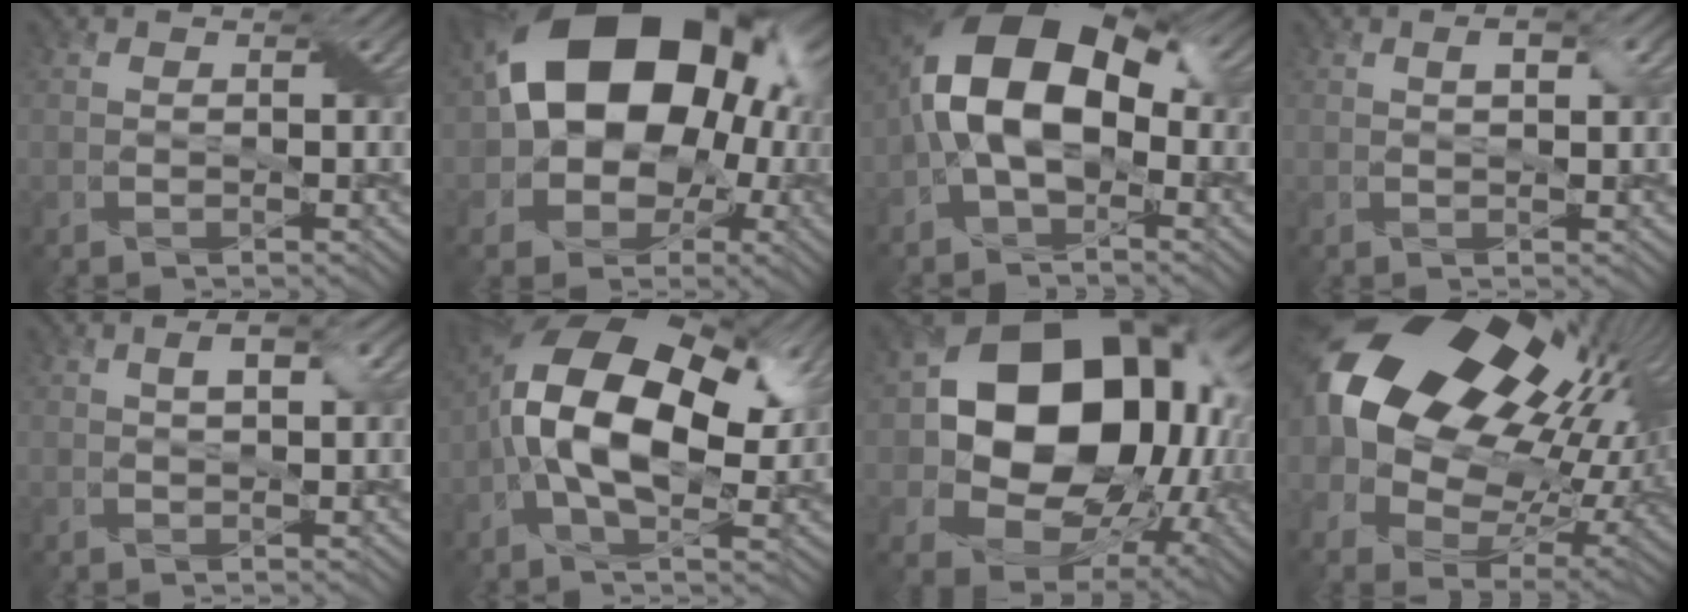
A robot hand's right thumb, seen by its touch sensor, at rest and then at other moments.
{"total": 19.6, "force": [1.7, 14.8, 12.6], "torque": [-0.176, -0.005, 0.016]}
{"total": 13.2, "force": [-0.2, 7.7, 10.7], "torque": [-0.202, 0.030, -0.024]}
{"total": 1.5, "force": [0.8, 0.3, 1.3], "torque": [-0.022, 0.001, 0.014]}
{"total": 2.1, "force": [1.0, 0.3, 1.8], "torque": [-0.033, 0.006, 0.016]}
{"total": 15.9, "force": [1.8, 8.3, 13.5], "torque": [-0.256, 0.018, 0.015]}
{"total": 18.4, "force": [1.1, 14.1, 11.8], "torque": [-0.207, -0.036, 0.040]}
{"total": 22.0, "force": [6.4, 13.8, 16.0], "torque": [-0.320, -0.001, 0.128]}